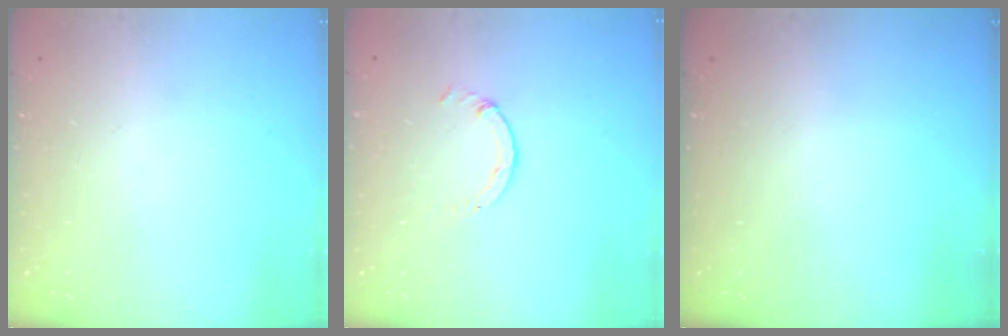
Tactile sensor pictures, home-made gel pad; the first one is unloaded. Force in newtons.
{"total": 1.1, "press": 1.1, "slide": 0.2}
{"total": 0.0}